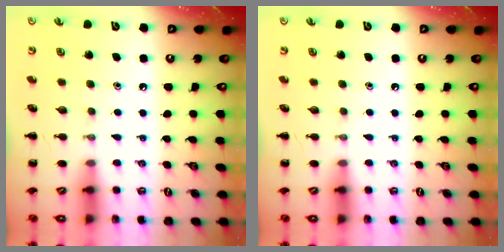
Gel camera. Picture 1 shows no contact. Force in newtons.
{"total": 0.0}